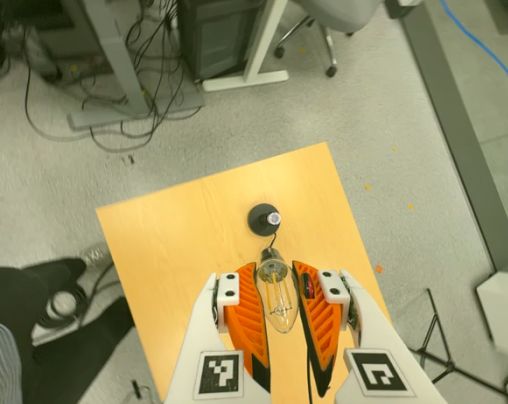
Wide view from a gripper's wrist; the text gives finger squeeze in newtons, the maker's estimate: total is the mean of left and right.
{"total": 23.5, "left": 26.5, "right": 20.6}